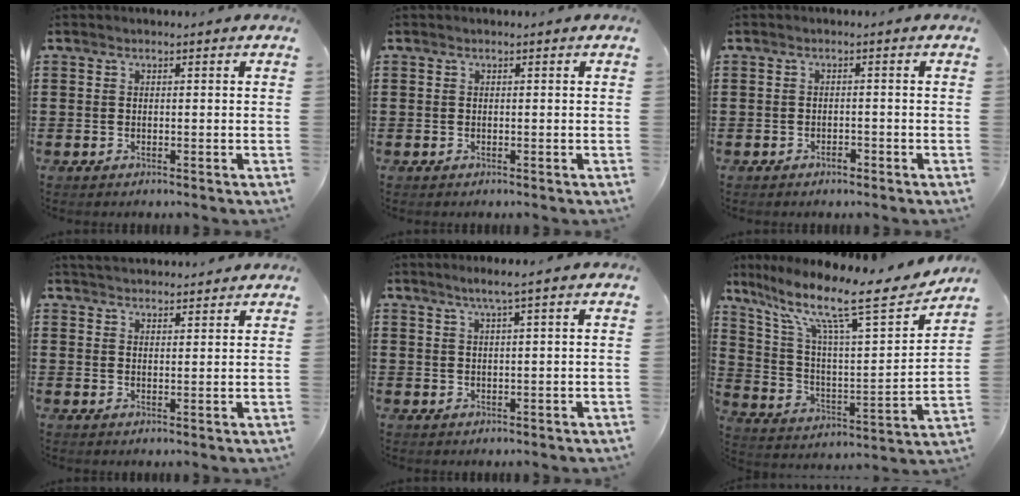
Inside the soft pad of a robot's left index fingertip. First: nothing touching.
{"total": 0.0}
{"total": 1.3, "force": [-1.0, 0.5, 0.5], "torque": [-0.016, -0.003, -0.022]}
{"total": 2.6, "force": [2.6, 0.0, 0.0], "torque": [-0.005, -0.005, 0.051]}
{"total": 2.2, "force": [1.2, -0.4, 1.8], "torque": [-0.036, -0.003, 0.019]}
{"total": 14.6, "force": [10.1, 2.6, 10.2], "torque": [-0.208, -0.058, 0.155]}